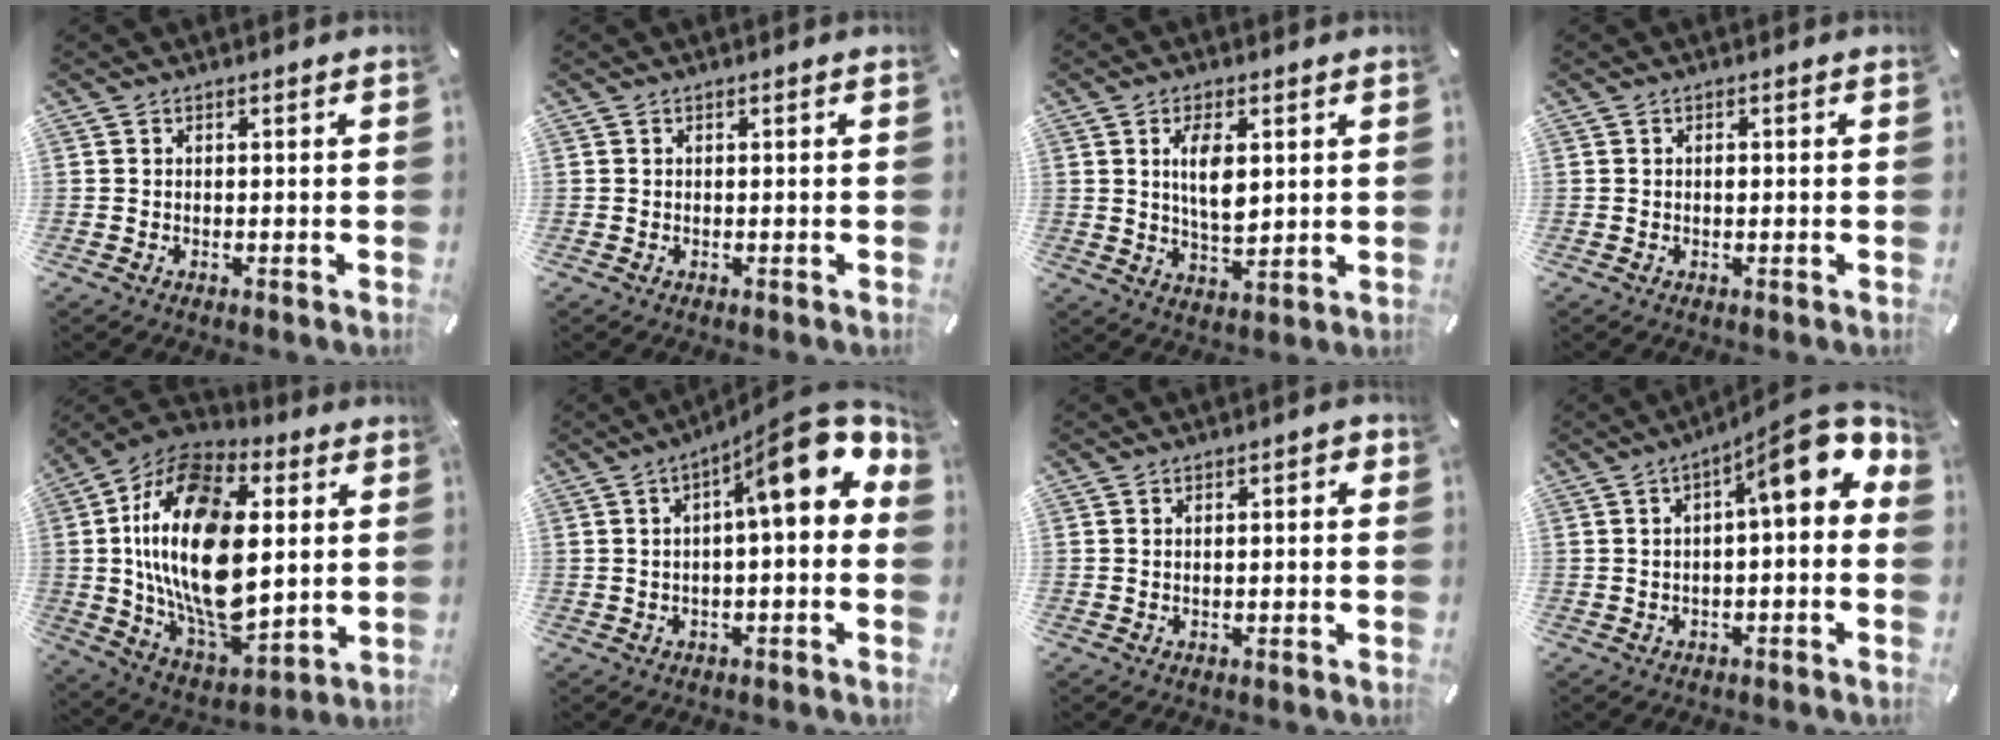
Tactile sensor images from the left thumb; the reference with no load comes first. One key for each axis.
{"total": 0.0}
{"total": 7.6, "fx": 2.1, "fy": 3.7, "fz": 6.2, "tx": -0.126, "ty": -0.011, "tz": 0.025}
{"total": 0.8, "fx": 0.0, "fy": 0.4, "fz": 0.7, "tx": -0.014, "ty": -0.001, "tz": -0.001}
{"total": 26.9, "fx": 4.1, "fy": 16.2, "fz": 21.1, "tx": -0.425, "ty": -0.028, "tz": 0.069}
{"total": 15.5, "fx": 6.1, "fy": 4.1, "fz": 13.6, "tx": -0.193, "ty": -0.045, "tz": 0.092}
{"total": 2.0, "fx": -0.1, "fy": 0.7, "fz": 1.9, "tx": -0.033, "ty": 0.004, "tz": -0.003}
{"total": 12.6, "fx": 4.9, "fy": 3.6, "fz": 11.1, "tx": -0.152, "ty": -0.039, "tz": 0.075}